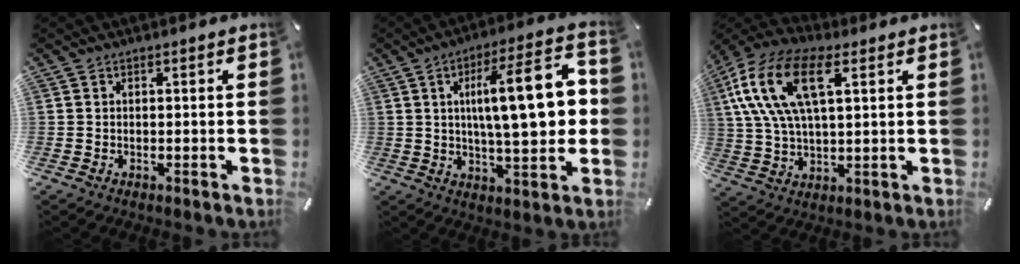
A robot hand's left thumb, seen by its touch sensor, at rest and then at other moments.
{"total": 19.3, "force": [2.4, 6.5, 18.0], "torque": [-0.270, -0.003, 0.027]}
{"total": 17.4, "force": [7.1, 8.1, 13.6], "torque": [-0.308, -0.005, 0.122]}